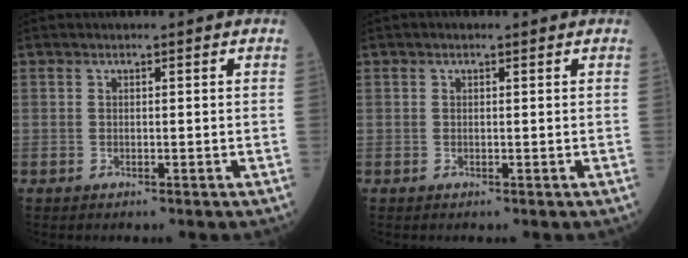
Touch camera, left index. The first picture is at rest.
{"total": 0.7, "force": [0.4, 0.2, 0.6], "torque": [-0.015, 0.003, 0.002]}